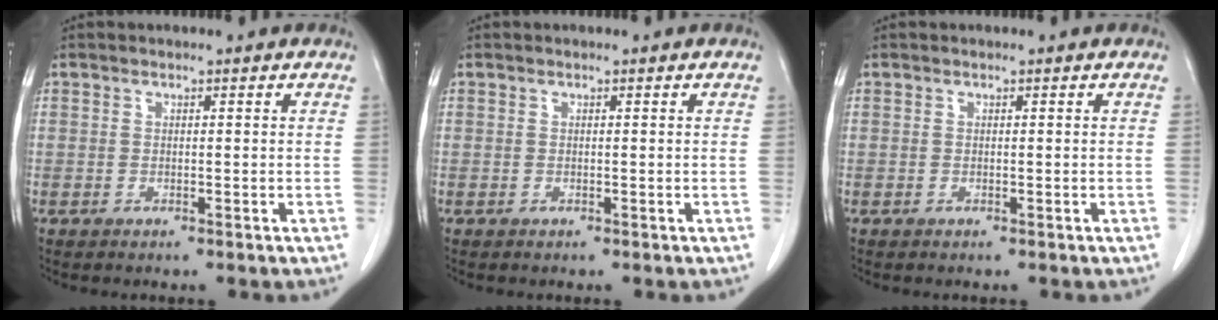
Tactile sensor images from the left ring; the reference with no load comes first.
{"total": 0.0}
{"total": 0.0}